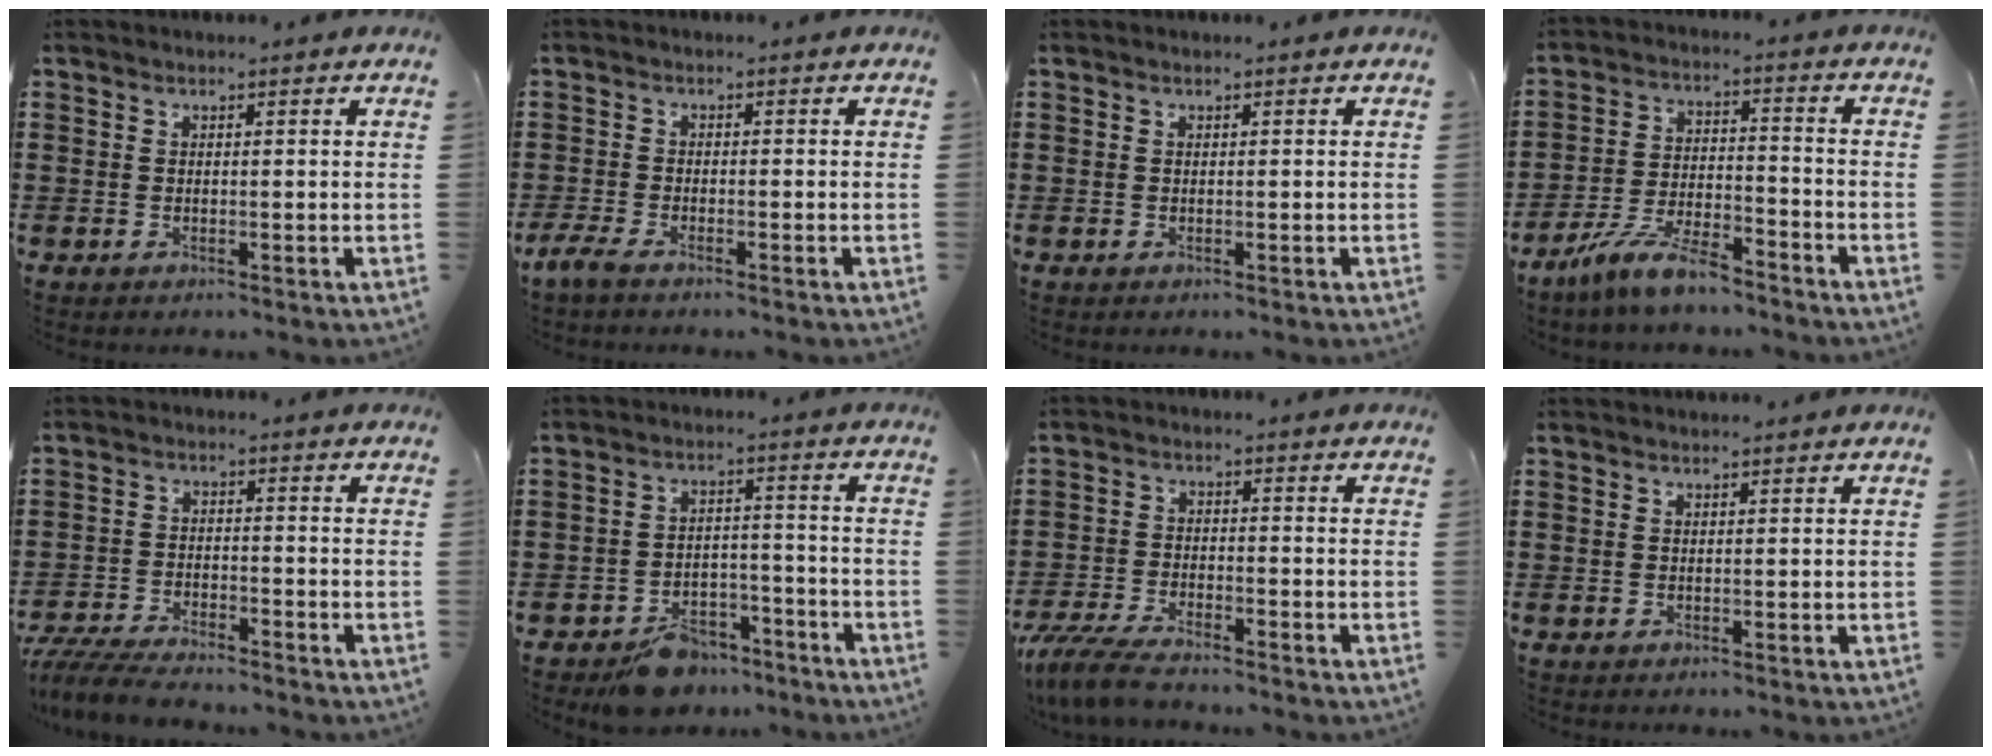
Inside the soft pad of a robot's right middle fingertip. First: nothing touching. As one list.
[{"total": 2.2, "force": [-1.8, 0.3, 1.3], "torque": [-0.046, -0.007, -0.040]}, {"total": 0.0}, {"total": 8.2, "force": [-6.8, 1.2, 4.3], "torque": [-0.097, 0.002, -0.132]}, {"total": 5.6, "force": [-5.3, 0.6, 1.5], "torque": [-0.044, -0.005, -0.107]}, {"total": 6.6, "force": [-5.8, 2.5, 2.0], "torque": [-0.031, 0.021, -0.108]}, {"total": 5.3, "force": [-4.7, 0.6, 2.2], "torque": [-0.071, -0.013, -0.099]}, {"total": 0.5, "force": [0.5, -0.1, 0.0], "torque": [-0.001, 0.000, 0.010]}]